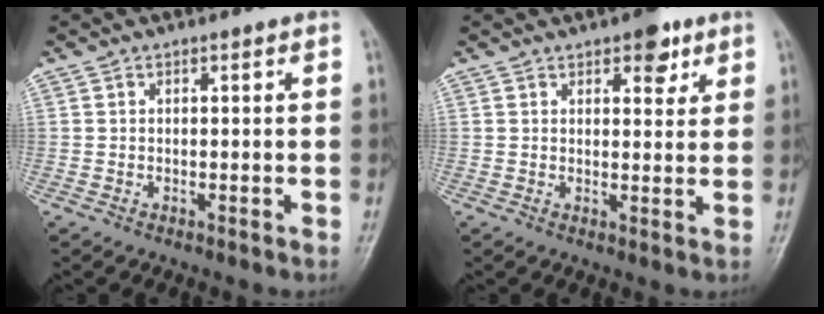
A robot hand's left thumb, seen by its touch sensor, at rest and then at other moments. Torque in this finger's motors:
{"motor_torque": [0.68, 0.43, 0.42, -0.42, 0.00]}